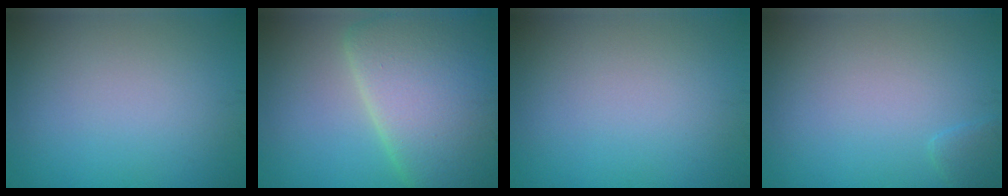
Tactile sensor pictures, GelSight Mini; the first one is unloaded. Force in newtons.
{"total": 11.8, "press": 11.7, "slide": 0.5}
{"total": 0.0}
{"total": 1.0, "press": 1.0, "slide": 0.1}